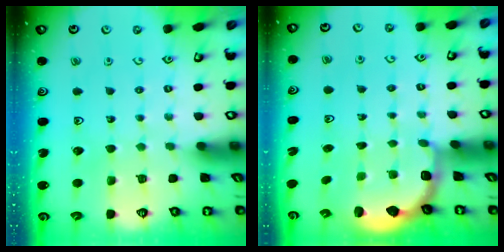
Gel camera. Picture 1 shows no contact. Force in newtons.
{"total": 2.8, "press": 2.1, "slide": 1.9}